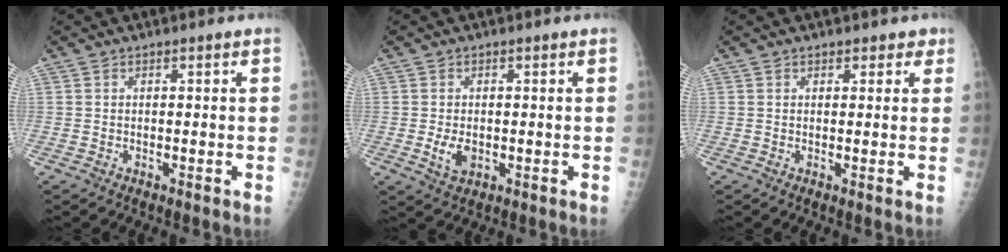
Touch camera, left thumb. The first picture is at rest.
{"total": 3.6, "force": [-0.6, 2.4, 2.7], "torque": [-0.047, -0.004, -0.004]}
{"total": 2.1, "force": [1.4, 1.4, 0.5], "torque": [0.021, -0.004, 0.012]}